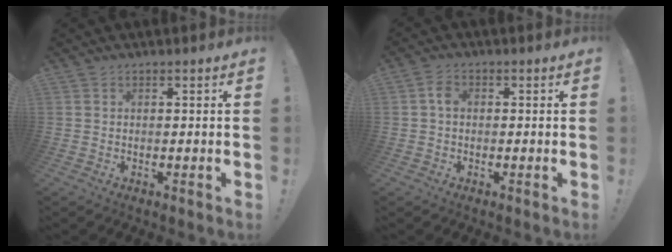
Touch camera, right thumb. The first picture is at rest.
{"total": 3.5, "force": [-0.1, 2.6, 2.2], "torque": [-0.041, 0.012, -0.003]}